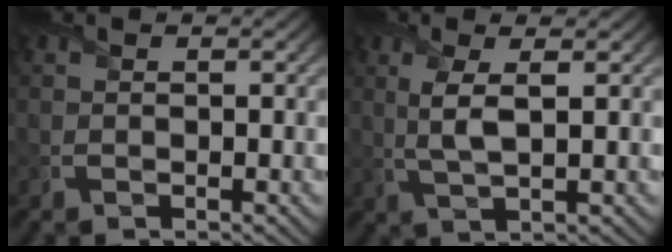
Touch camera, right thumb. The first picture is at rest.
{"total": 3.9, "force": [0.8, 1.0, 3.7], "torque": [-0.085, 0.002, 0.020]}